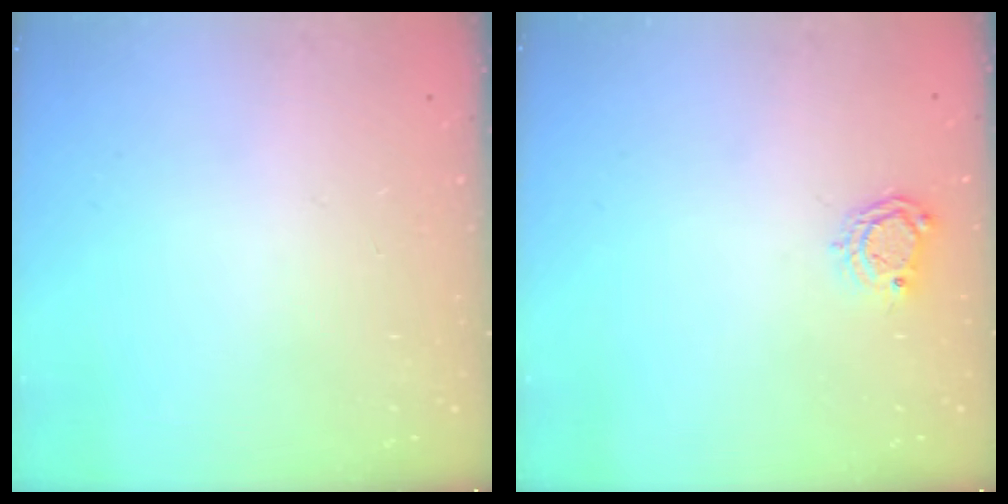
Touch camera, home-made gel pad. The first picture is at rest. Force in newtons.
{"total": 4.4, "press": 4.4, "slide": 0.6}